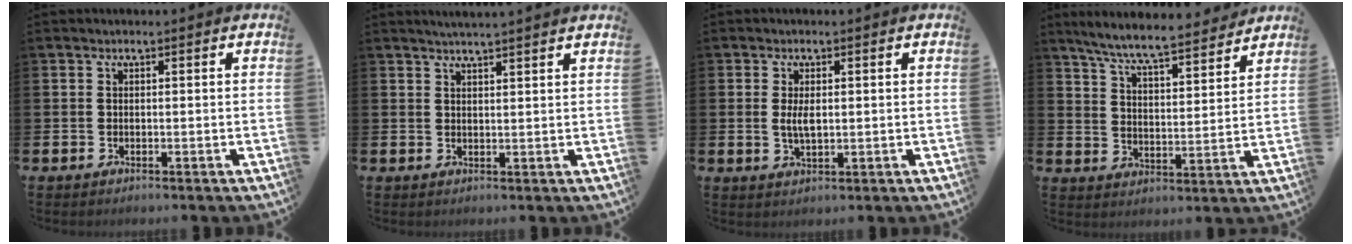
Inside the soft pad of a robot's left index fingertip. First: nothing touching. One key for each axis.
{"total": 2.6, "fx": 2.6, "fy": -0.6, "fz": 0.3, "tx": -0.007, "ty": -0.013, "tz": 0.047}
{"total": 2.9, "fx": 0.4, "fy": 1.2, "fz": 2.6, "tx": -0.040, "ty": -0.001, "tz": 0.003}
{"total": 7.4, "fx": 7.0, "fy": 0.5, "fz": 2.5, "tx": -0.080, "ty": -0.046, "tz": 0.121}